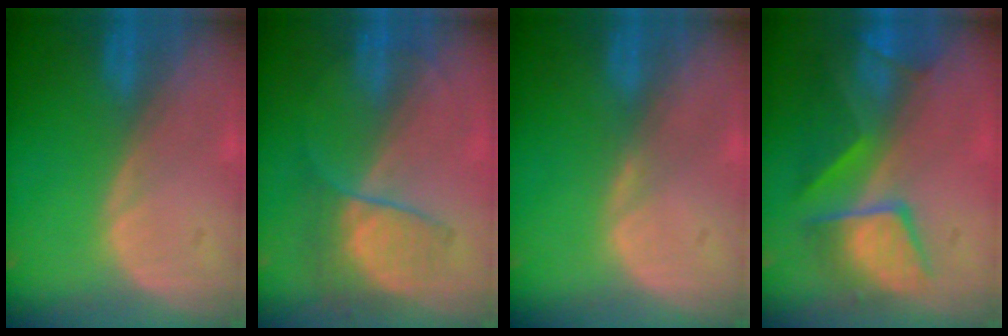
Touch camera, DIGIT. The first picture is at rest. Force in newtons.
{"total": 6.7, "press": 5.9, "slide": 3.2}
{"total": 0.7, "press": 0.7, "slide": 0.2}
{"total": 10.0, "press": 8.6, "slide": 5.1}